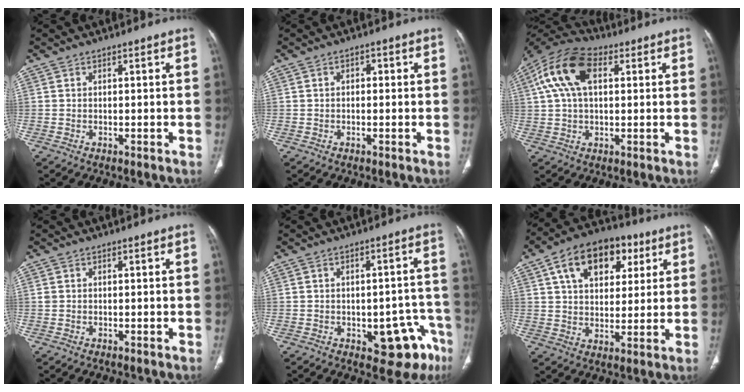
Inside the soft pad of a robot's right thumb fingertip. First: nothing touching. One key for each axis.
{"total": 1.3, "fx": 0.1, "fy": 0.9, "fz": 0.9, "tx": -0.008, "ty": 0.006, "tz": -0.002}
{"total": 13.7, "fx": 3.9, "fy": 7.8, "fz": 10.5, "tx": -0.208, "ty": 0.028, "tz": 0.067}
{"total": 0.6, "fx": 0.1, "fy": 0.5, "fz": 0.2, "tx": 0.002, "ty": 0.002, "tz": 0.003}
{"total": 10.9, "fx": -4.9, "fy": 5.6, "fz": 7.9, "tx": -0.055, "ty": 0.037, "tz": -0.053}
{"total": 16.6, "fx": 7.1, "fy": 10.6, "fz": 10.7, "tx": -0.135, "ty": 0.001, "tz": 0.111}